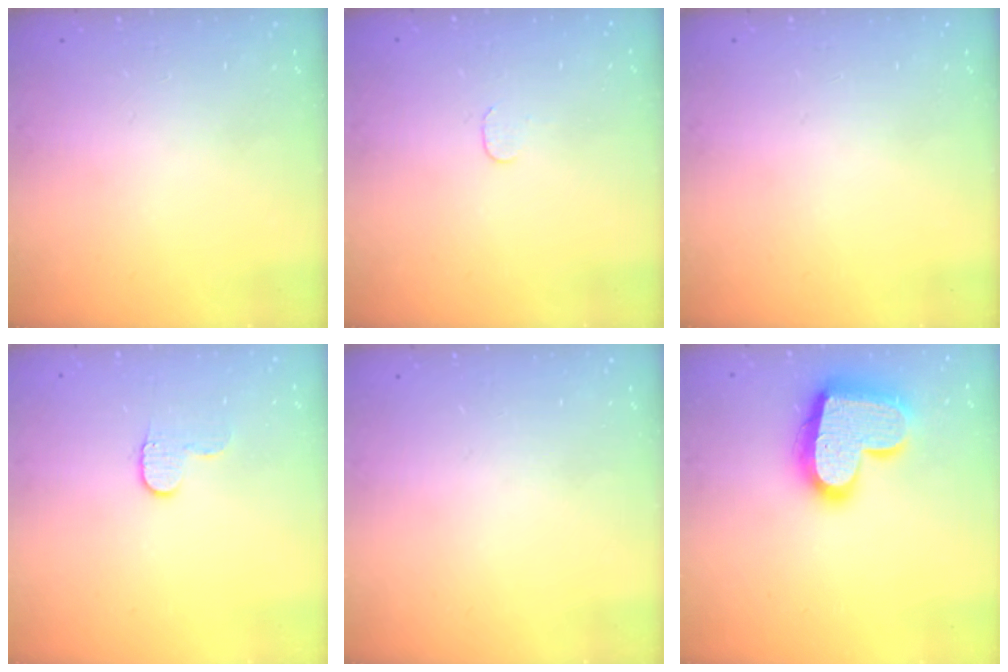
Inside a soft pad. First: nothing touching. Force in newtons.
{"total": 3.5, "press": 3.5, "slide": 0.3}
{"total": 0.0}
{"total": 5.8, "press": 5.8, "slide": 0.5}
{"total": 0.0}
{"total": 20.3, "press": 20.3, "slide": 1.4}